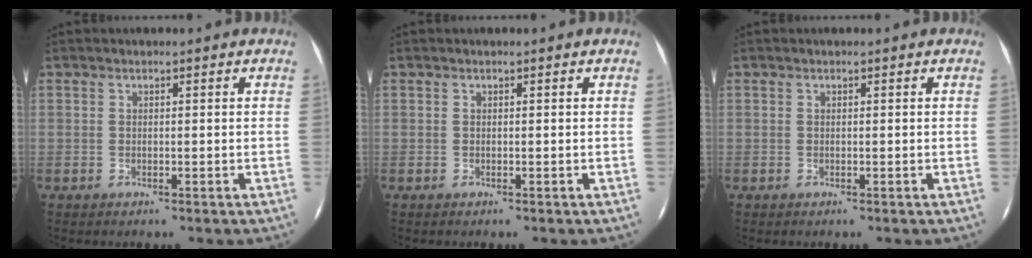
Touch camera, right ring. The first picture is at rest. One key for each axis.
{"total": 0.0}
{"total": 0.0}